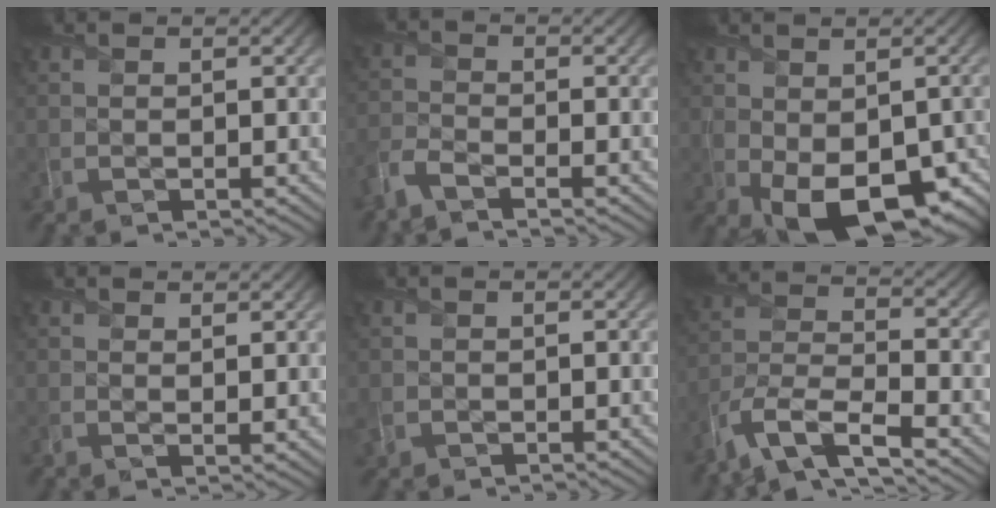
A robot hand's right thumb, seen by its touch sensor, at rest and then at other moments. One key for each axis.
{"total": 3.6, "fx": -2.9, "fy": 1.0, "fz": 2.0, "tx": -0.052, "ty": -0.012, "tz": -0.075}
{"total": 12.1, "fx": -4.1, "fy": 6.8, "fz": 9.1, "tx": -0.143, "ty": -0.044, "tz": -0.044}
{"total": 1.8, "fx": 1.3, "fy": 0.5, "fz": 1.2, "tx": -0.021, "ty": -0.008, "tz": 0.026}
{"total": 1.6, "fx": -0.2, "fy": 1.5, "fz": 0.5, "tx": -0.018, "ty": -0.008, "tz": -0.007}
{"total": 9.4, "fx": -6.8, "fy": 2.6, "fz": 5.8, "tx": -0.127, "ty": -0.013, "tz": -0.144}